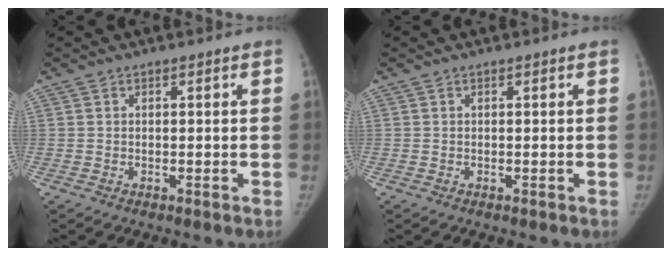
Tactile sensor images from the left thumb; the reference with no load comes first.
{"total": 0.0}